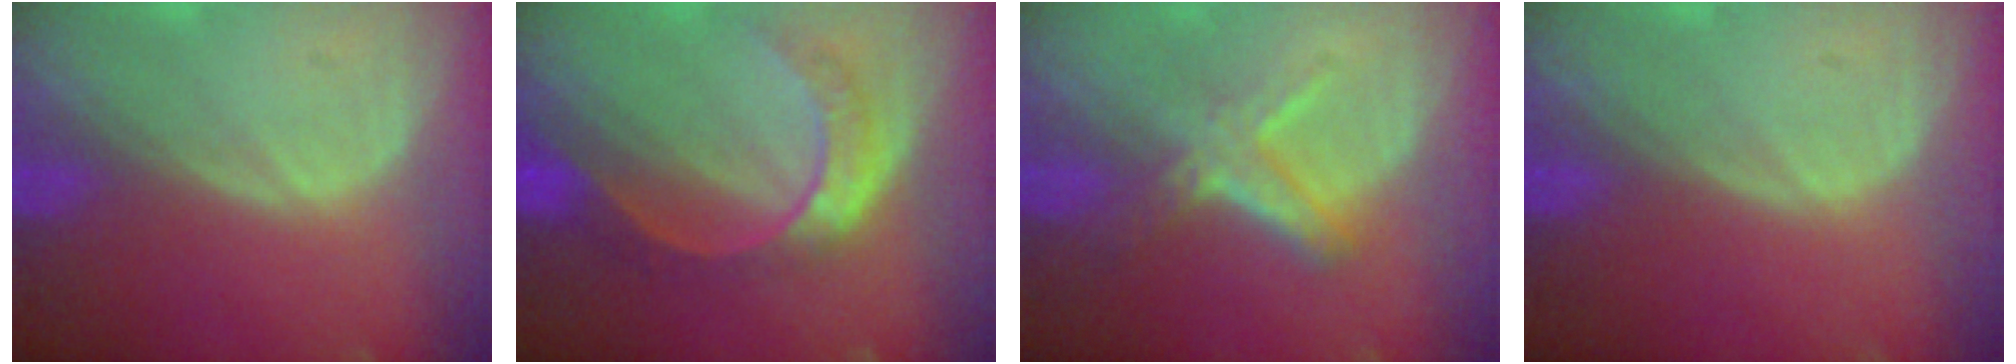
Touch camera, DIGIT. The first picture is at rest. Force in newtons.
{"total": 8.0, "press": 6.7, "slide": 4.4}
{"total": 5.5, "press": 5.4, "slide": 1.3}
{"total": 0.0}